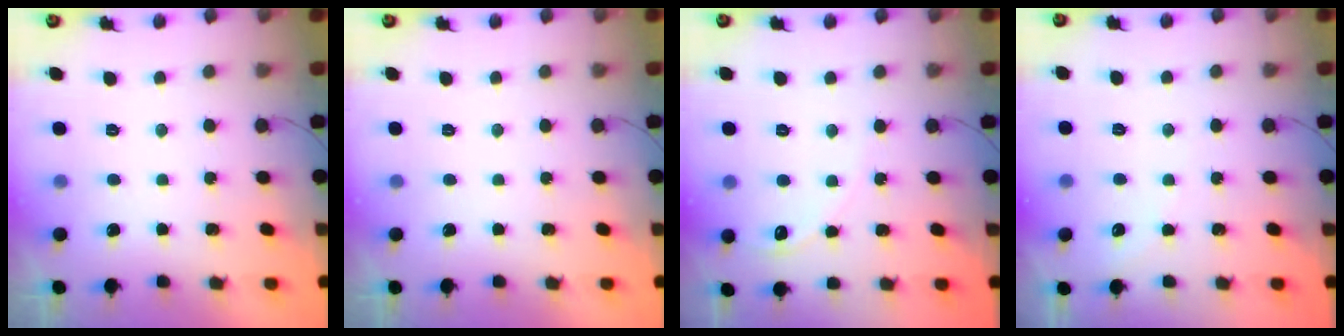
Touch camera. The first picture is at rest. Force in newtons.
{"total": 0.0}
{"total": 5.6, "press": 5.6, "slide": 0.8}
{"total": 2.7, "press": 2.7, "slide": 0.5}